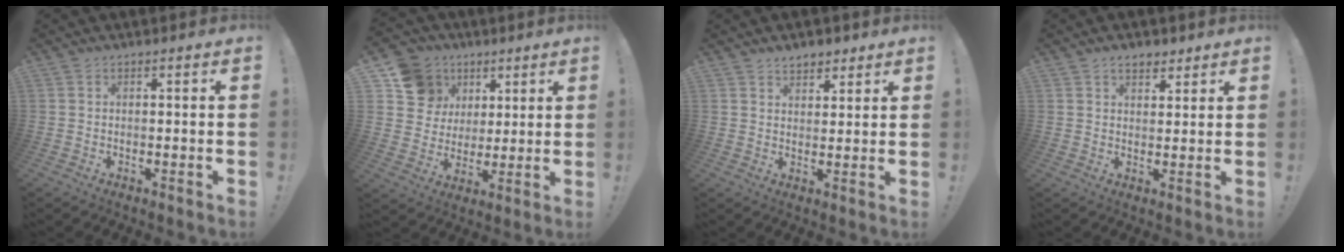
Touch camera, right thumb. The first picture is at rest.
{"total": 13.9, "force": [6.0, 11.8, 4.1], "torque": [-0.058, -0.027, 0.131]}
{"total": 4.2, "force": [3.3, 2.4, 1.1], "torque": [-0.003, -0.018, 0.059]}
{"total": 3.9, "force": [2.8, 2.2, 1.7], "torque": [-0.020, -0.009, 0.049]}